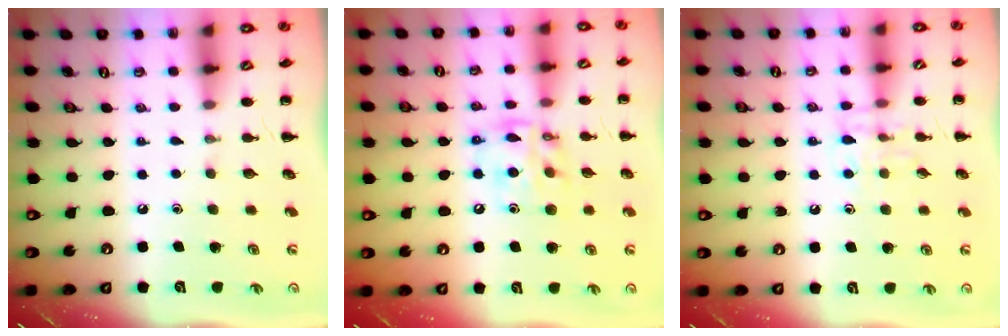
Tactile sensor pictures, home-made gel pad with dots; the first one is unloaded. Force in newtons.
{"total": 13.2, "press": 12.9, "slide": 2.8}
{"total": 7.4, "press": 7.4, "slide": 0.5}